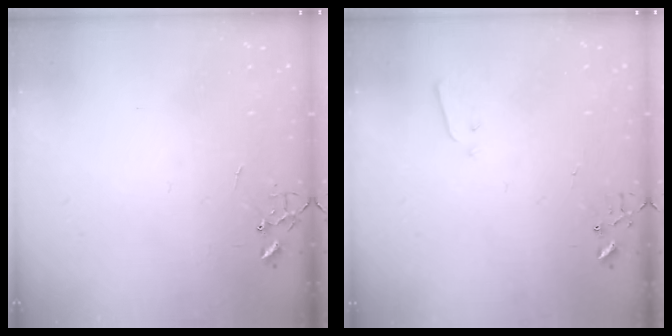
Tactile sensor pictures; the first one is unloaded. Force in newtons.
{"total": 1.9, "press": 1.9, "slide": 0.4}